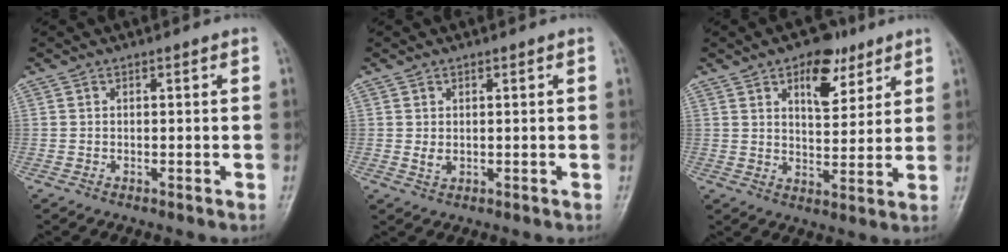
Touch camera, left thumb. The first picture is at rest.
{"total": 1.8, "force": [0.4, 1.2, 1.3], "torque": [-0.019, -0.006, 0.012]}
{"total": 9.5, "force": [5.3, 5.1, 6.0], "torque": [-0.058, -0.026, 0.078]}